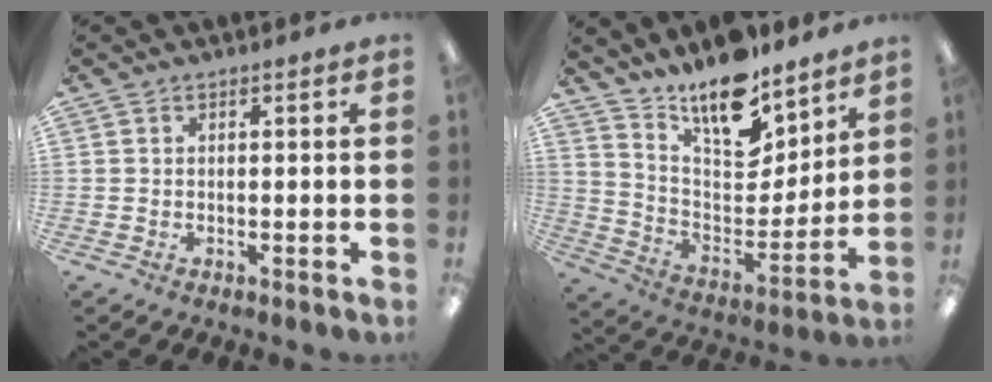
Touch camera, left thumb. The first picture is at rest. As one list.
[{"total": 15.8, "force": [13.3, 5.2, 6.8], "torque": [-0.123, -0.110, 0.236]}]